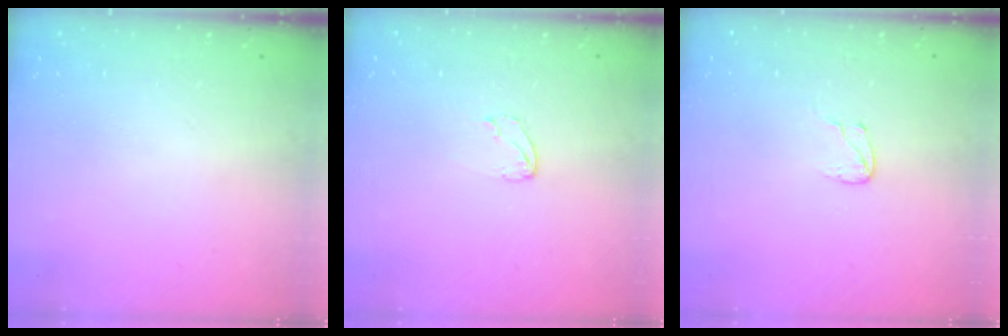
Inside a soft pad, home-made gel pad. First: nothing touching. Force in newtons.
{"total": 2.8, "press": 2.8, "slide": 0.2}
{"total": 4.1, "press": 4.1, "slide": 0.4}